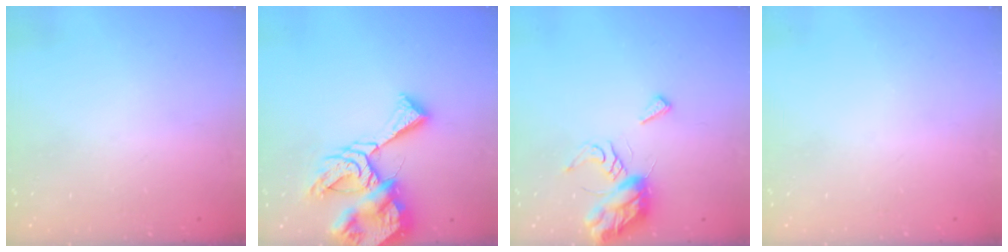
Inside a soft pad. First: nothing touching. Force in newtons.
{"total": 14.5, "press": 14.4, "slide": 1.6}
{"total": 12.3, "press": 12.3, "slide": 1.0}
{"total": 0.0}